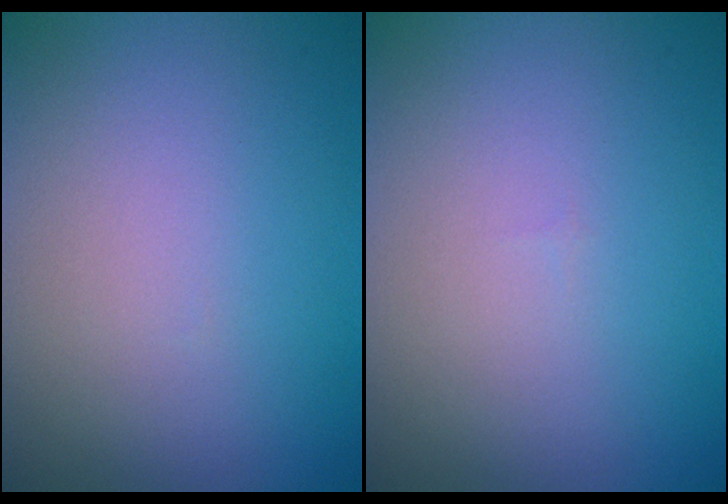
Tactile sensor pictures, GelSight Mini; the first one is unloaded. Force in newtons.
{"total": 0.0}